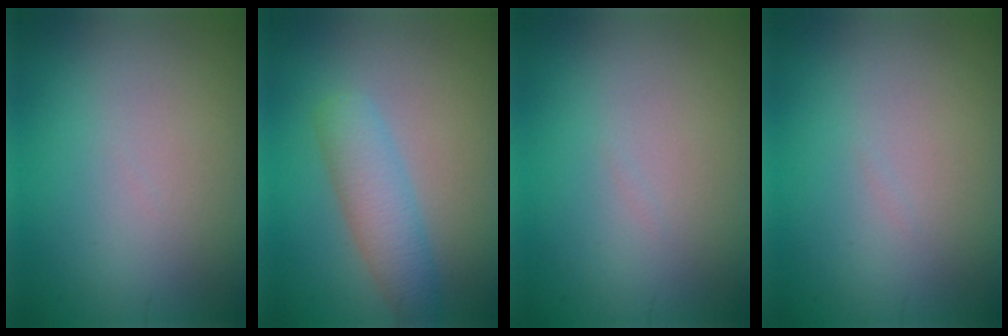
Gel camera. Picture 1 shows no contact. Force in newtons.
{"total": 3.4, "press": 3.4, "slide": 0.1}
{"total": 0.0}
{"total": 0.0}